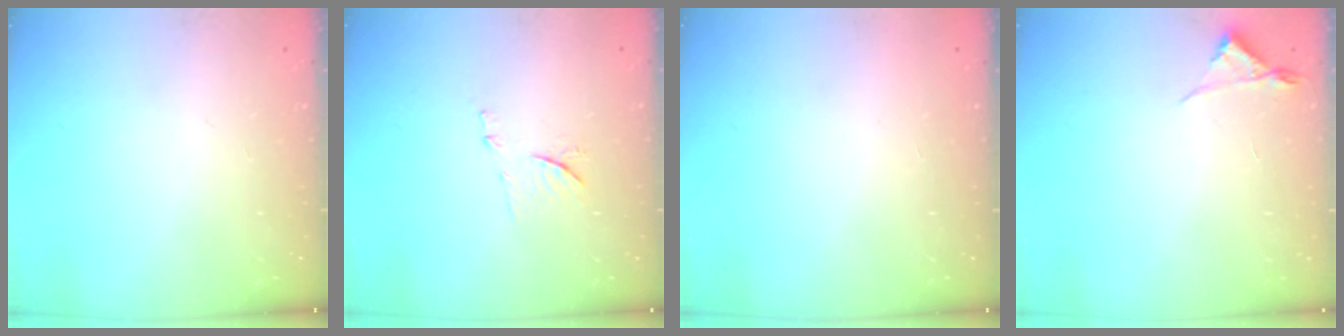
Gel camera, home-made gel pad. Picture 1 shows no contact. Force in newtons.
{"total": 7.2, "press": 7.1, "slide": 0.5}
{"total": 1.5, "press": 1.5, "slide": 0.1}
{"total": 3.0, "press": 2.9, "slide": 0.5}